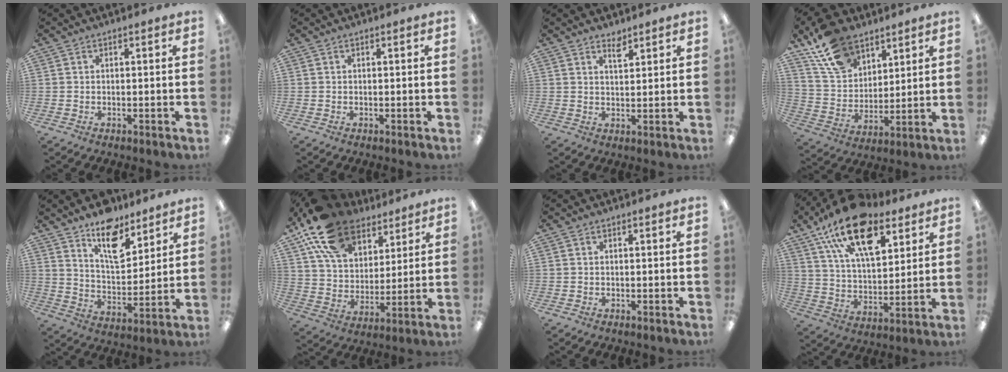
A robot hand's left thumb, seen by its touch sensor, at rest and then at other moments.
{"total": 0.0}
{"total": 2.9, "force": [2.5, 0.9, 1.2], "torque": [-0.013, -0.013, 0.043]}
{"total": 15.4, "force": [10.6, 9.2, 6.3], "torque": [-0.122, -0.044, 0.203]}
{"total": 13.2, "force": [10.0, 5.8, 6.3], "torque": [-0.089, -0.063, 0.178]}
{"total": 19.4, "force": [12.6, 11.3, 9.5], "torque": [-0.187, -0.051, 0.233]}
{"total": 0.0}
{"total": 21.8, "force": [13.1, 10.8, 13.7], "torque": [-0.230, -0.062, 0.230]}